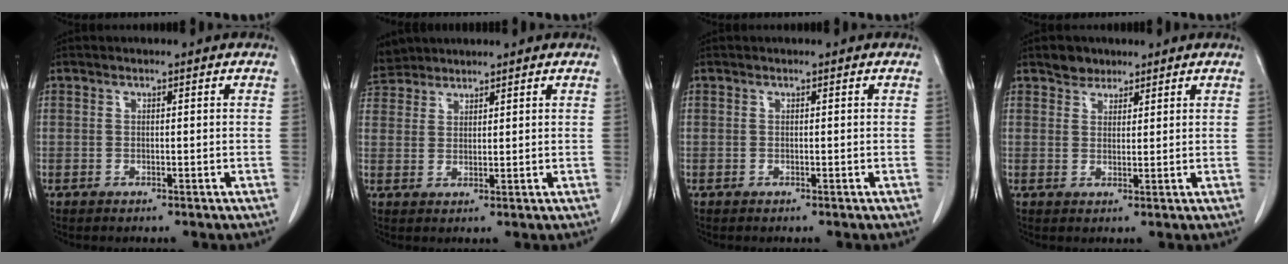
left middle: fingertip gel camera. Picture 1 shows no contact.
{"total": 4.8, "force": [4.6, 1.3, 0.1], "torque": [-0.011, 0.016, 0.092]}
{"total": 0.0}
{"total": 2.8, "force": [2.2, 1.7, 0.4], "torque": [-0.006, 0.005, 0.036]}